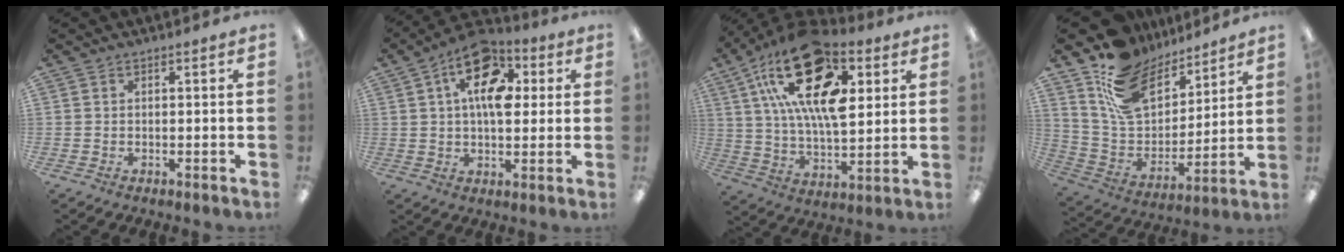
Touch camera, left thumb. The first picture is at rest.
{"total": 15.5, "force": [6.0, 8.9, 11.1], "torque": [-0.171, -0.010, 0.108]}
{"total": 25.3, "force": [12.1, 12.7, 18.2], "torque": [-0.327, -0.053, 0.204]}
{"total": 17.9, "force": [12.2, 10.3, 8.2], "torque": [-0.168, -0.073, 0.227]}